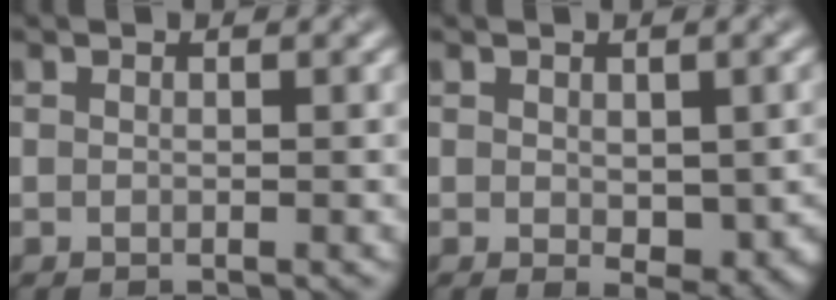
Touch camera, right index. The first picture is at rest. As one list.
[{"total": 4.5, "force": [-0.3, 2.6, 3.6], "torque": [-0.054, -0.019, 0.006]}]